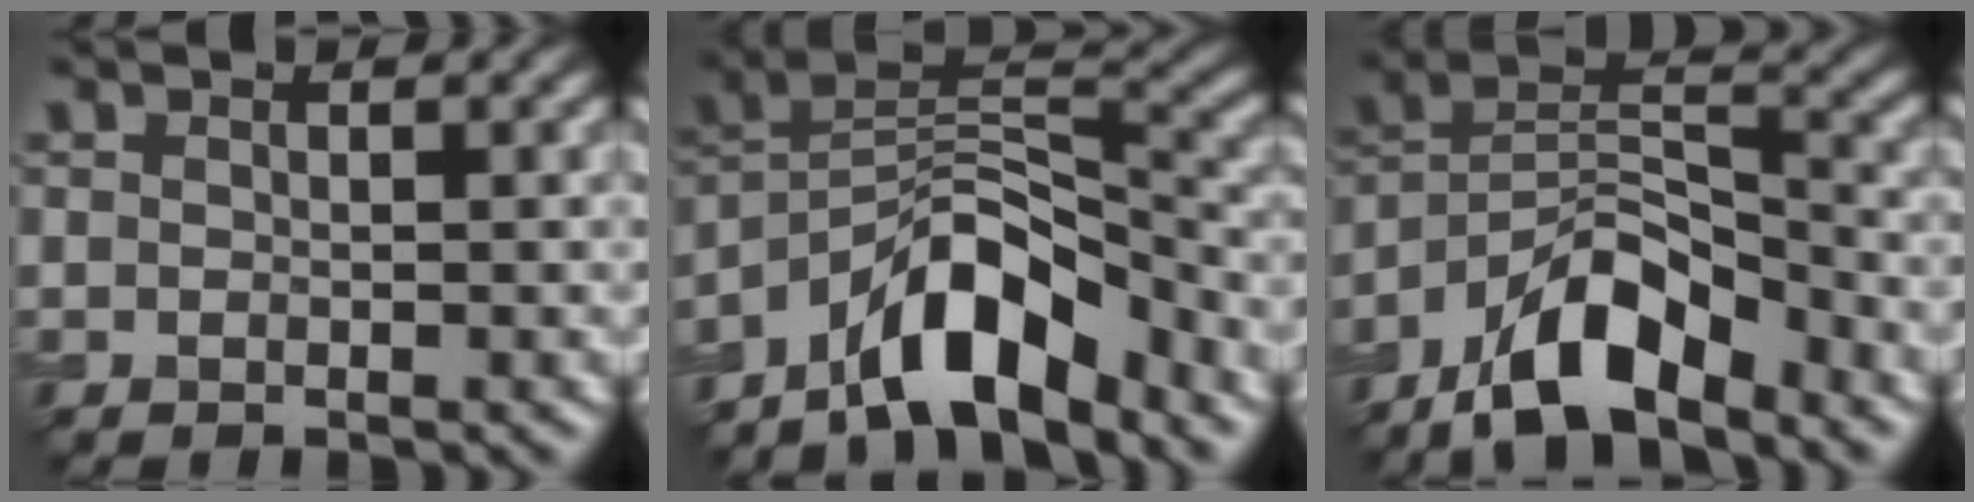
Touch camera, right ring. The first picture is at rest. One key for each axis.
{"total": 8.7, "fx": -6.2, "fy": 2.9, "fz": 5.4, "tx": -0.079, "ty": 0.009, "tz": -0.120}
{"total": 8.8, "fx": -6.3, "fy": 3.1, "fz": 5.3, "tx": -0.083, "ty": 0.008, "tz": -0.124}